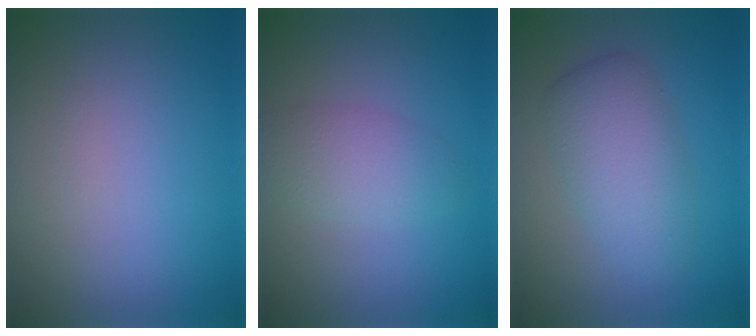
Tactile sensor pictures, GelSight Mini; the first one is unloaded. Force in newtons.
{"total": 2.8, "press": 2.8, "slide": 0.2}
{"total": 4.4, "press": 4.4, "slide": 0.1}